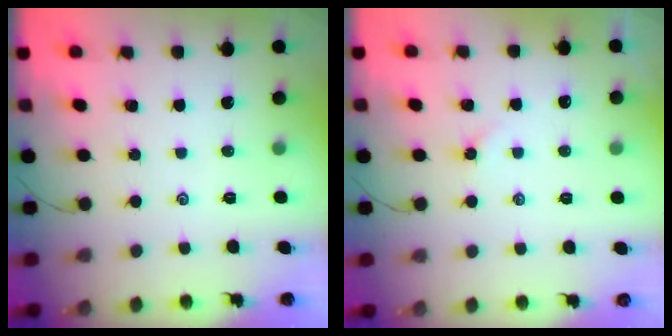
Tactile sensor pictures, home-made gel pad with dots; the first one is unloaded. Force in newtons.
{"total": 2.6, "press": 2.5, "slide": 0.5}